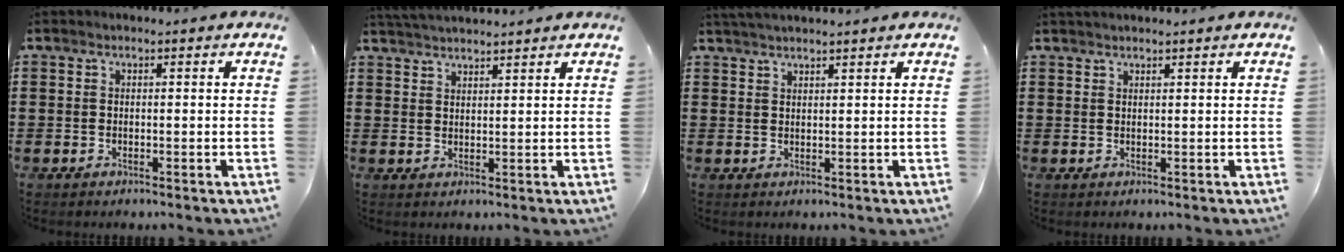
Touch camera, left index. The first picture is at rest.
{"total": 2.8, "force": [2.8, -0.3, 0.3], "torque": [-0.012, -0.004, 0.054]}
{"total": 1.9, "force": [1.8, -0.2, 0.4], "torque": [-0.012, 0.003, 0.036]}
{"total": 1.1, "force": [1.0, 0.0, 0.4], "torque": [-0.009, 0.000, 0.020]}